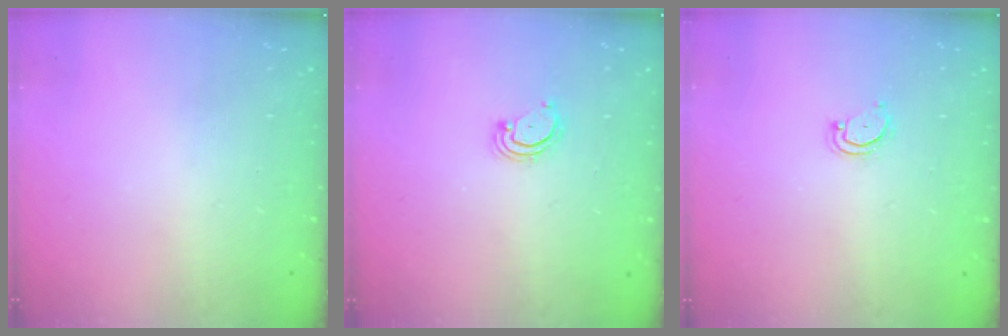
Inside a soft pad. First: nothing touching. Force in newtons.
{"total": 2.5, "press": 2.5, "slide": 0.3}
{"total": 2.8, "press": 2.8, "slide": 0.3}